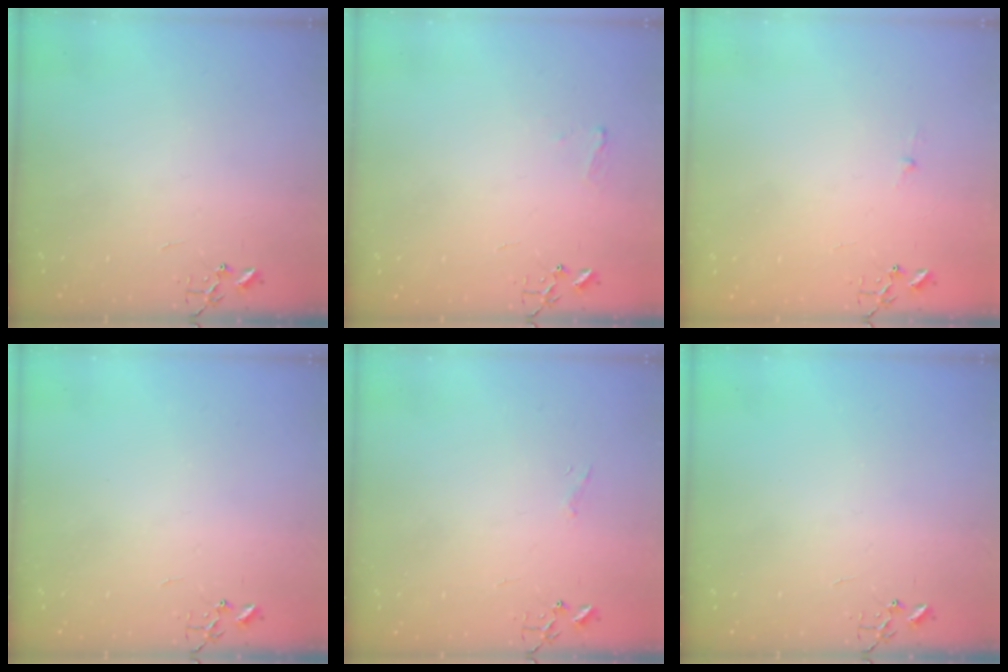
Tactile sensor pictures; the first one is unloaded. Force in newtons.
{"total": 5.2, "press": 5.1, "slide": 0.6}
{"total": 2.6, "press": 2.5, "slide": 0.4}
{"total": 0.0}
{"total": 4.2, "press": 4.2, "slide": 0.3}
{"total": 0.0}